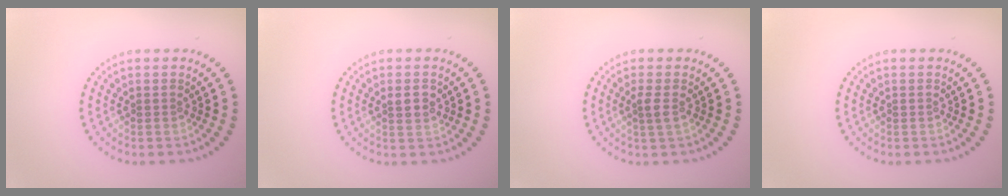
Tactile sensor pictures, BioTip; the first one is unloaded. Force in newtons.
{"total": 1.2, "press": 1.2, "slide": 0.2}
{"total": 1.3, "press": 1.1, "slide": 0.7}
{"total": 0.0}